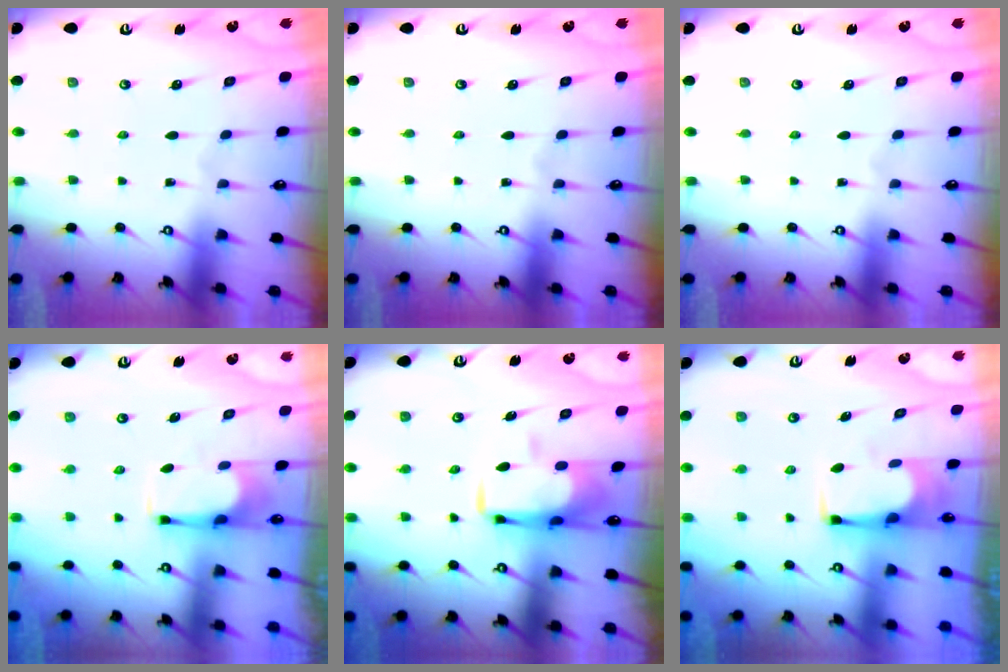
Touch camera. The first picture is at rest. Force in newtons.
{"total": 0.0}
{"total": 0.0}
{"total": 2.9, "press": 2.9, "slide": 0.5}
{"total": 6.9, "press": 6.7, "slide": 1.4}
{"total": 2.2, "press": 2.2, "slide": 0.2}